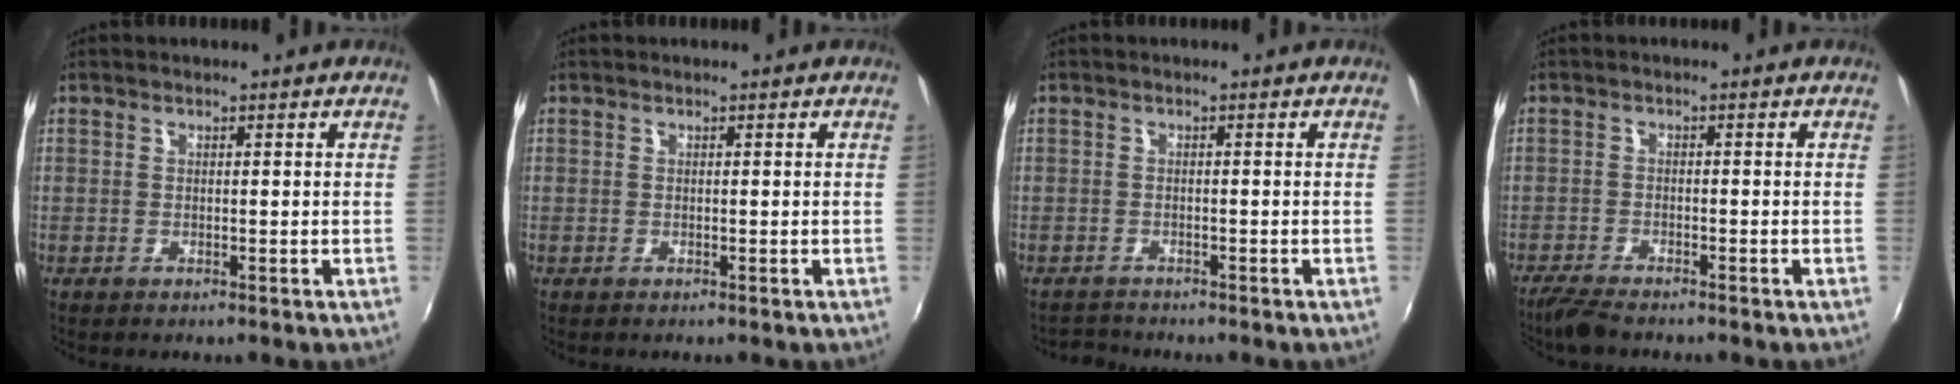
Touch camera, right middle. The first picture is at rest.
{"total": 0.0}
{"total": 1.9, "force": [-1.9, 0.3, -0.4], "torque": [-0.003, 0.000, -0.037]}
{"total": 4.4, "force": [-3.9, 0.4, 1.8], "torque": [-0.054, -0.017, -0.075]}